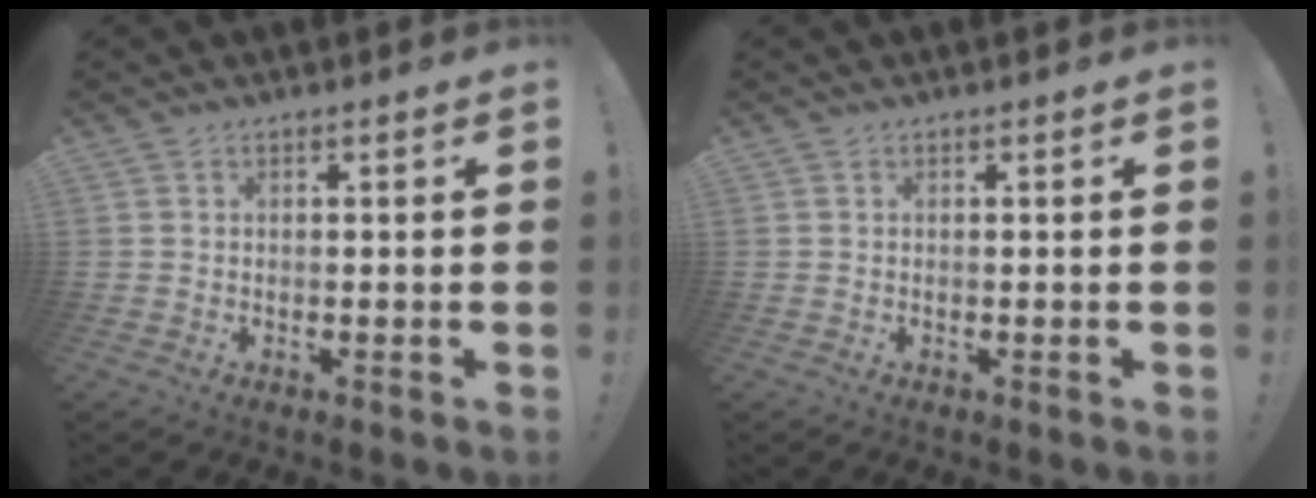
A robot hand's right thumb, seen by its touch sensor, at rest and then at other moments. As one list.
[{"total": 0.0}]